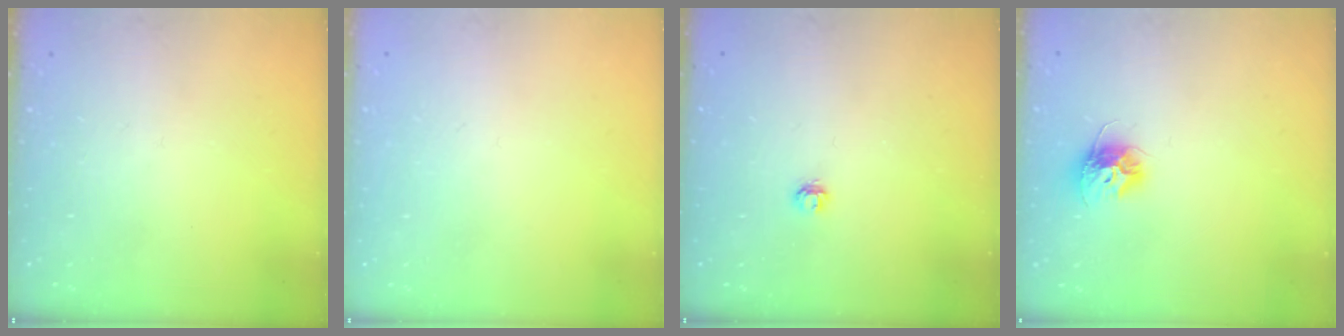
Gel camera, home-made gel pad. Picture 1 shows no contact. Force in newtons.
{"total": 0.8, "press": 0.8, "slide": 0.0}
{"total": 3.6, "press": 3.6, "slide": 0.3}
{"total": 9.8, "press": 9.8, "slide": 0.3}